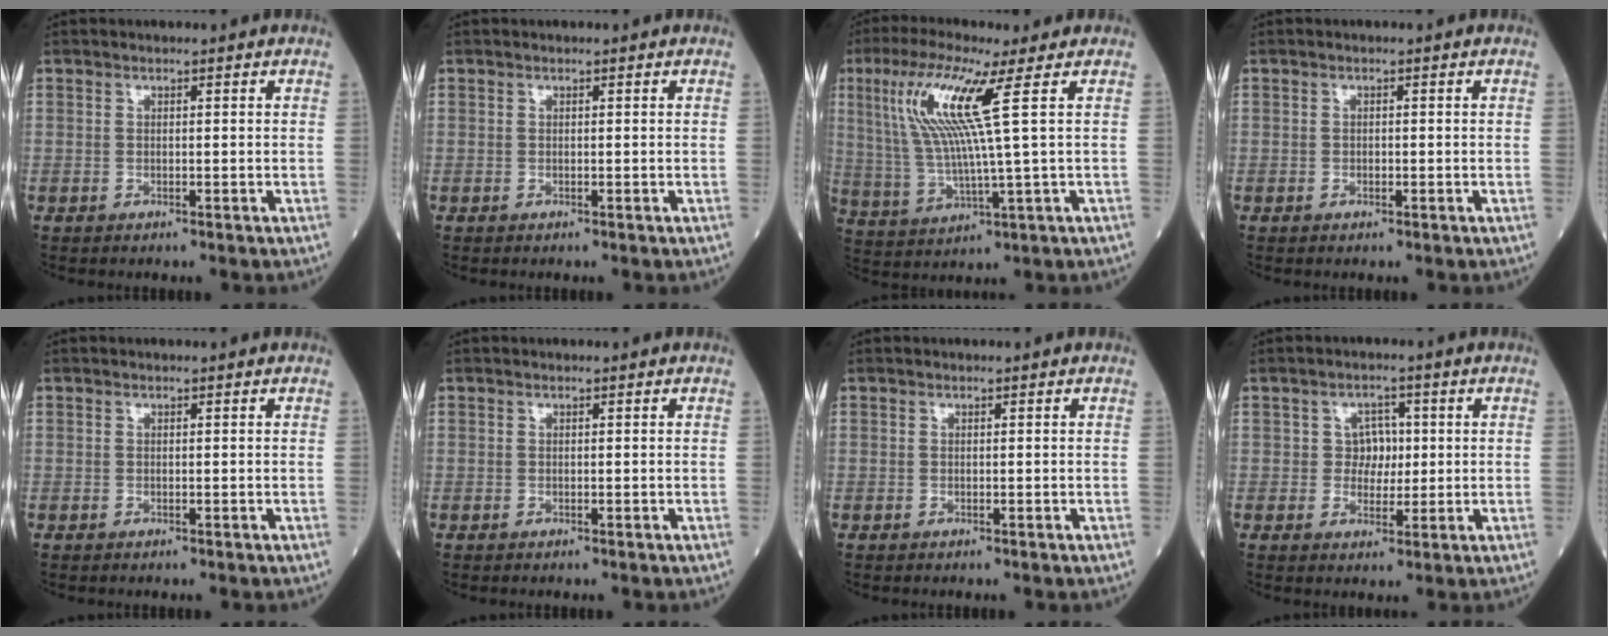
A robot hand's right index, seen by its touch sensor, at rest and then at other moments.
{"total": 0.0}
{"total": 11.8, "force": [4.1, -1.0, 11.0], "torque": [-0.241, 0.004, 0.081]}
{"total": 0.7, "force": [-0.3, 0.5, 0.4], "torque": [-0.004, 0.001, -0.005]}
{"total": 0.0}
{"total": 0.0}
{"total": 0.0}
{"total": 3.5, "force": [0.5, 2.9, 1.9], "torque": [-0.020, 0.007, 0.006]}